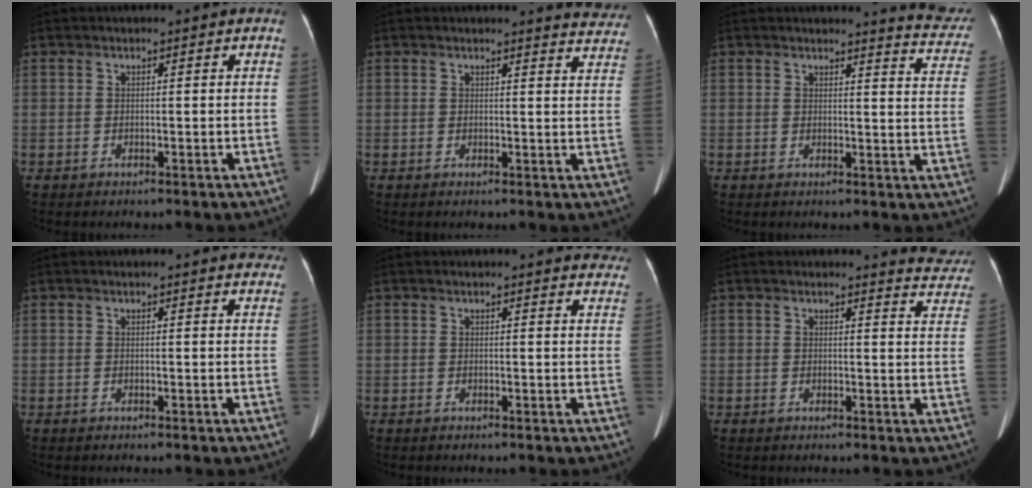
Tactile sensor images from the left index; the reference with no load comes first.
{"total": 5.9, "force": [5.8, 0.7, 0.3], "torque": [0.011, -0.033, 0.034]}
{"total": 8.0, "force": [8.0, 0.2, 0.9], "torque": [0.005, -0.063, 0.060]}
{"total": 6.2, "force": [5.8, 1.2, 1.5], "torque": [-0.001, -0.008, 0.037]}
{"total": 7.8, "force": [7.5, 1.6, 1.2], "torque": [0.019, -0.021, 0.046]}
{"total": 5.8, "force": [5.7, 0.8, -0.2], "torque": [0.018, -0.041, 0.033]}